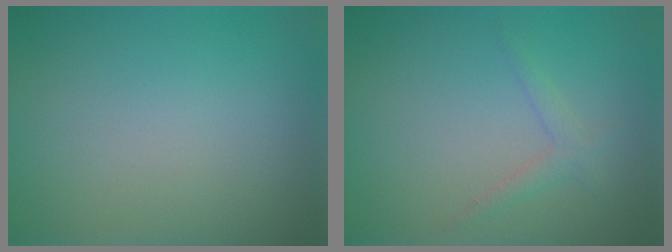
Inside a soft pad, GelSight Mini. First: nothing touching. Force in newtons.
{"total": 1.3, "press": 1.3, "slide": 0.1}